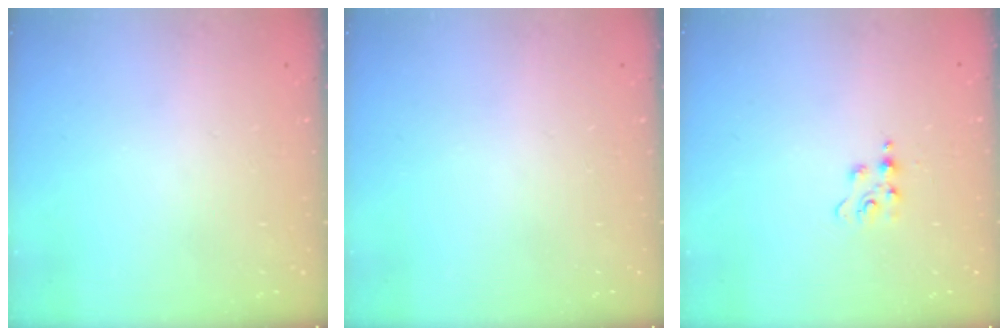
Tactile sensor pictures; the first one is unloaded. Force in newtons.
{"total": 0.0}
{"total": 3.8, "press": 3.8, "slide": 0.4}